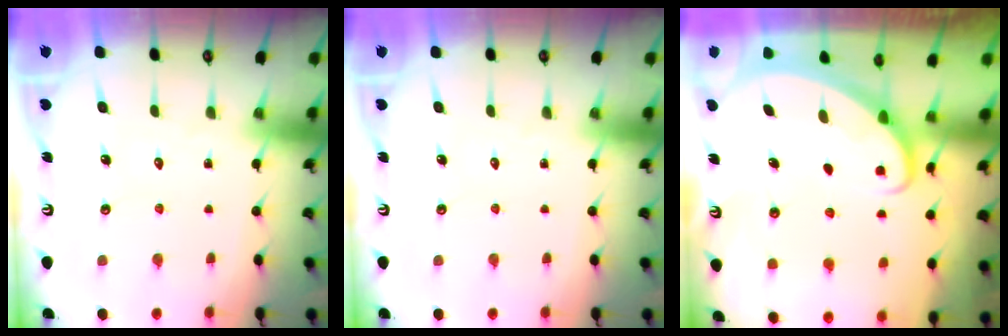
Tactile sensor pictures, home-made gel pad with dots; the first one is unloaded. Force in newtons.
{"total": 0.0}
{"total": 2.3, "press": 2.3, "slide": 0.1}